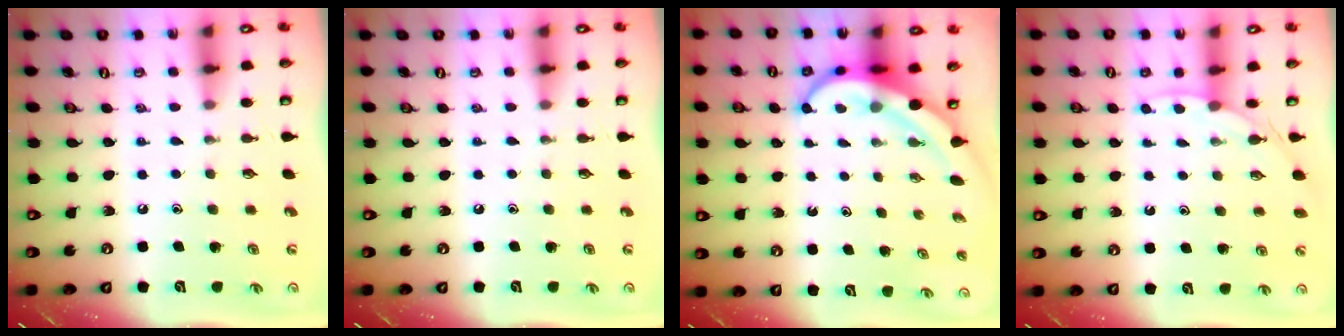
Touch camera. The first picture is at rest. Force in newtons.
{"total": 0.0}
{"total": 7.1, "press": 7.1, "slide": 0.9}
{"total": 2.9, "press": 2.9, "slide": 0.4}